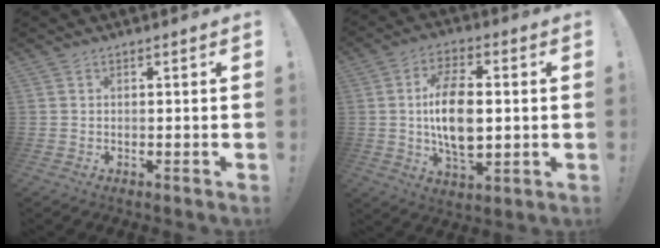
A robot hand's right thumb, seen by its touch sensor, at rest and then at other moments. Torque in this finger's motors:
{"motor_torque": [0.22, 1.40, 0.80, 0.54, 0.13]}